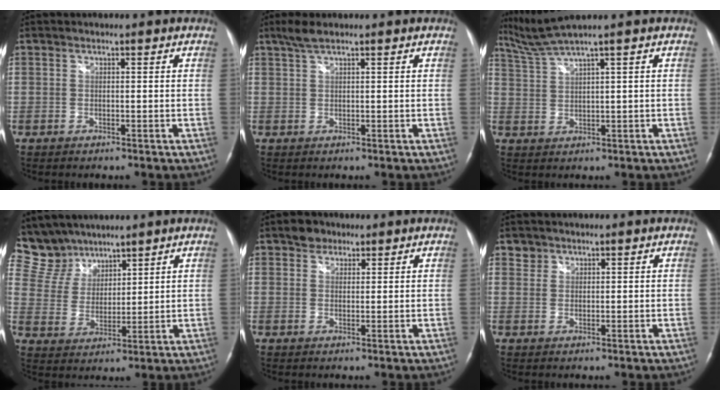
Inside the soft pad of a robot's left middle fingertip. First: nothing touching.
{"total": 2.6, "force": [1.9, 0.3, 1.7], "torque": [-0.044, 0.010, 0.041]}
{"total": 4.5, "force": [3.7, -1.8, 1.9], "torque": [-0.054, 0.000, 0.085]}
{"total": 9.2, "force": [8.2, 4.2, 0.1], "torque": [-0.011, 0.017, 0.173]}
{"total": 2.8, "force": [2.0, 2.0, 0.5], "torque": [-0.011, 0.007, 0.031]}
{"total": 1.7, "force": [1.2, 1.2, -0.3], "torque": [0.015, 0.006, 0.014]}